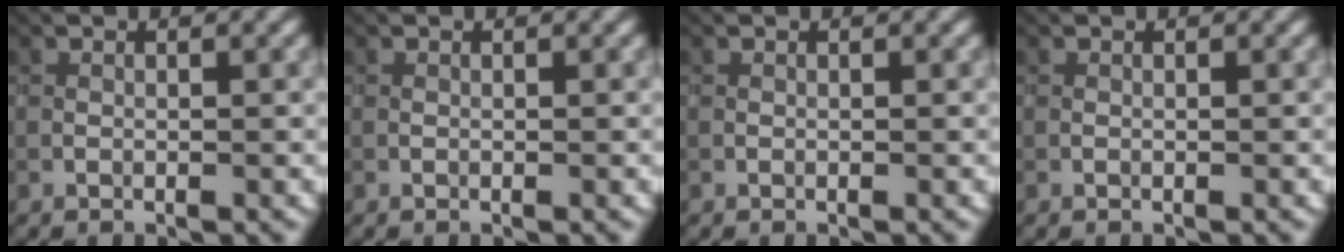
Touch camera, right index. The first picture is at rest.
{"total": 0.0}
{"total": 0.0}
{"total": 0.0}